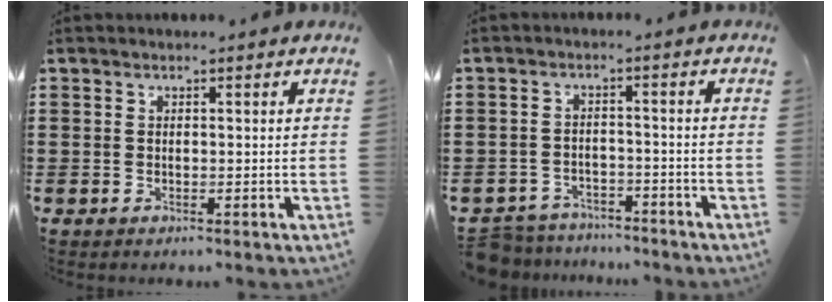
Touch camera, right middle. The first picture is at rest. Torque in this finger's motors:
{"motor_torque": [2.14, 0.00, 0.18, 0.12]}